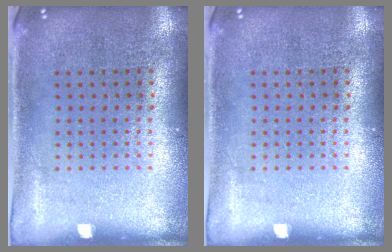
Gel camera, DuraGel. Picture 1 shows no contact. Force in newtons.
{"total": 0.0}